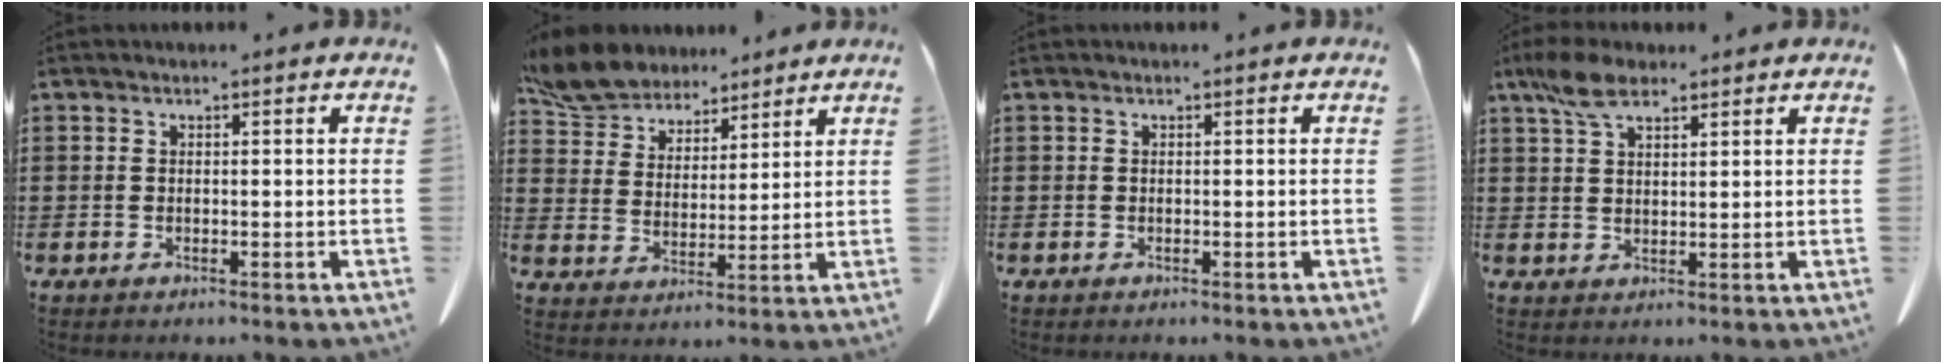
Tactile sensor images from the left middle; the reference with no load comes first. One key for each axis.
{"total": 8.0, "fx": 7.3, "fy": 2.8, "fz": 1.7, "tx": -0.068, "ty": -0.019, "tz": 0.140}
{"total": 0.0}
{"total": 5.9, "fx": 3.8, "fy": 2.4, "fz": 3.8, "tx": -0.086, "ty": 0.006, "tz": 0.071}